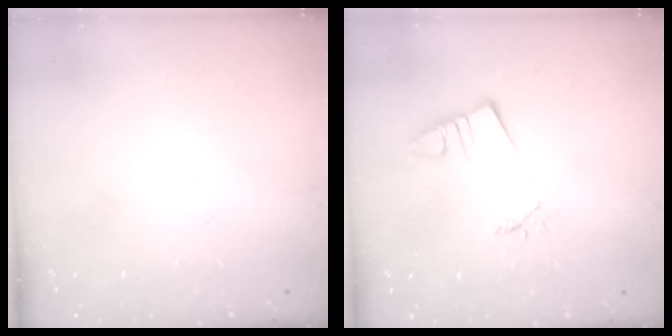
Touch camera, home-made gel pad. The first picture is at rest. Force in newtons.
{"total": 2.4, "press": 2.4, "slide": 0.3}